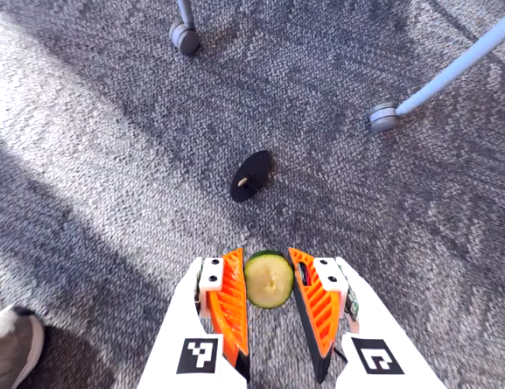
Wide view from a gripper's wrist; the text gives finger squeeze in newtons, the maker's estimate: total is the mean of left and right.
{"total": 8.5, "left": 8.7, "right": 8.3}